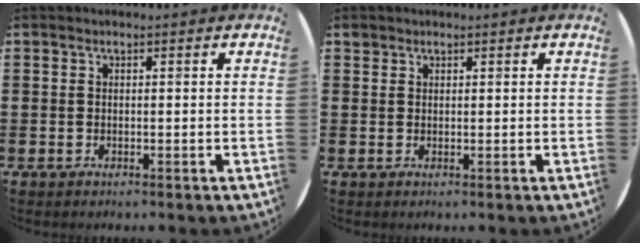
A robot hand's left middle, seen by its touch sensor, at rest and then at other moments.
{"total": 0.8, "force": [0.6, 0.4, -0.1], "torque": [0.002, 0.003, 0.013]}